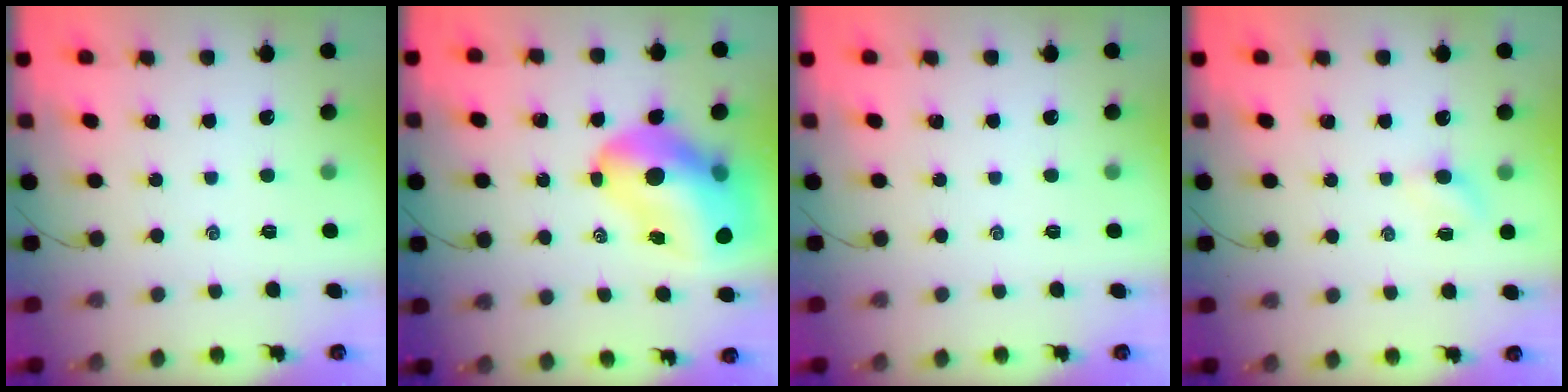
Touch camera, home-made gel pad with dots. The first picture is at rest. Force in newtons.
{"total": 17.3, "press": 16.5, "slide": 5.1}
{"total": 0.0}
{"total": 3.0, "press": 2.8, "slide": 0.9}